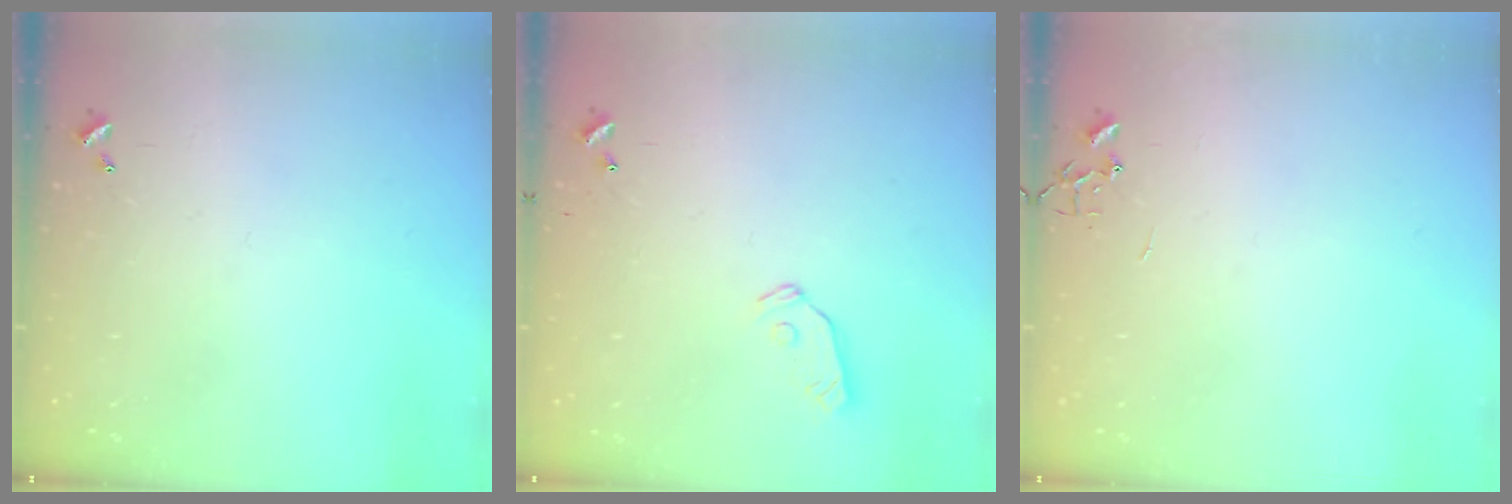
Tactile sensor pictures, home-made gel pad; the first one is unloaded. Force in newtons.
{"total": 5.5, "press": 5.5, "slide": 0.2}
{"total": 0.0}